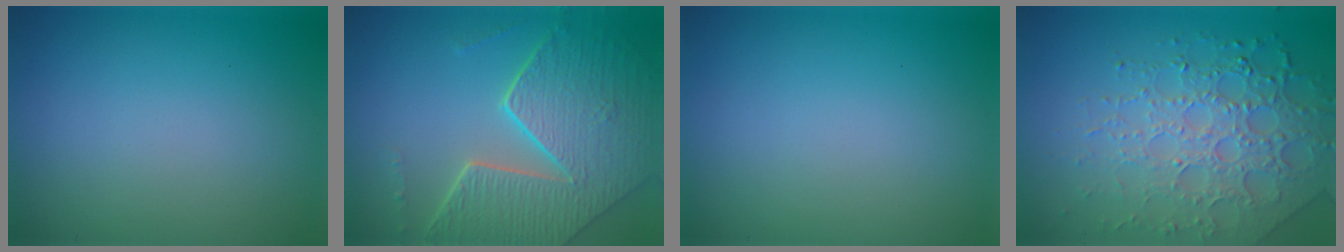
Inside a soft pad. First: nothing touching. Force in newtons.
{"total": 8.2, "press": 5.8, "slide": 5.8}
{"total": 0.0}
{"total": 7.1, "press": 5.1, "slide": 4.9}